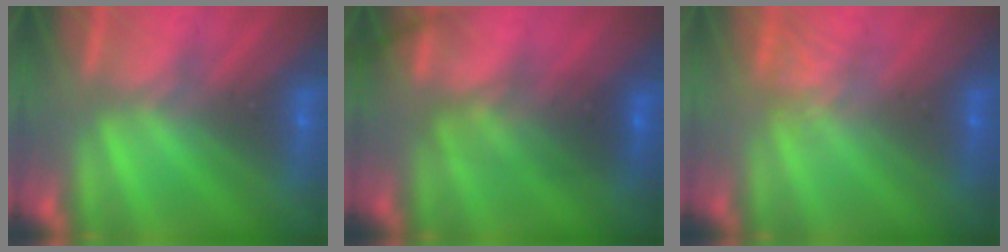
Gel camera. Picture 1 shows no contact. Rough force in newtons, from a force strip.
{"total": 7.8}
{"total": 1.7}